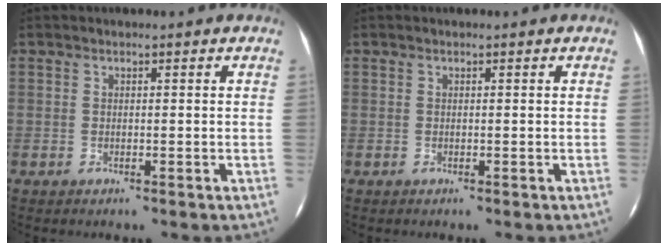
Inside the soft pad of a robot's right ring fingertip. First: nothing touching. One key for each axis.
{"total": 0.0}